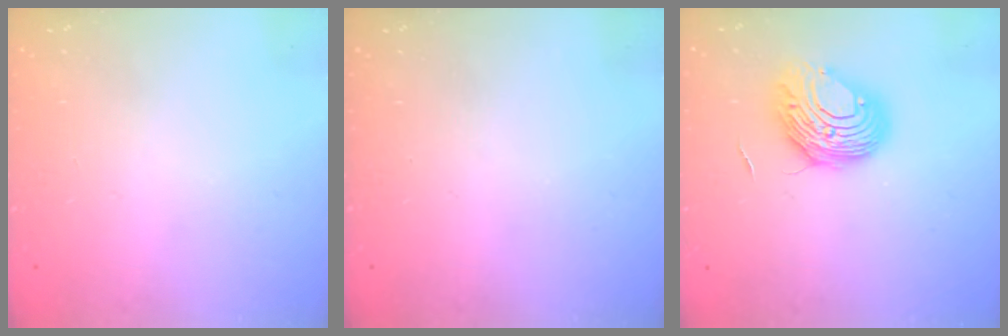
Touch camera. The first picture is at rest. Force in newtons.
{"total": 0.0}
{"total": 9.6, "press": 9.5, "slide": 0.7}